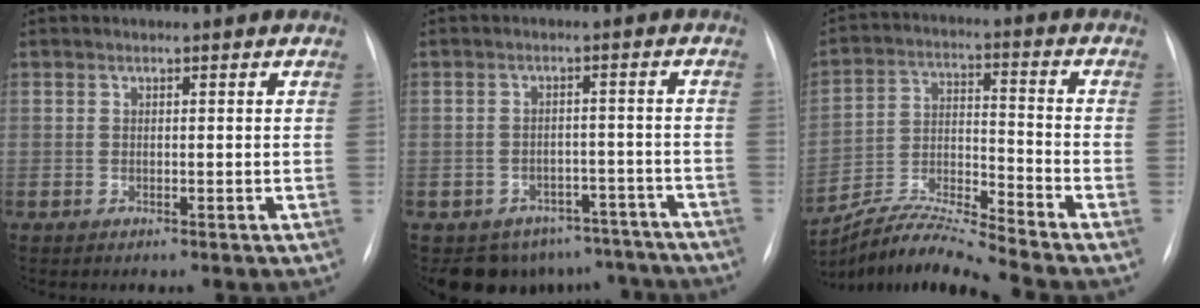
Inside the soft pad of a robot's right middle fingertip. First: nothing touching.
{"total": 11.7, "force": [-9.6, 6.6, 1.5], "torque": [-0.002, 0.028, -0.104]}
{"total": 10.6, "force": [-10.0, -1.7, 3.0], "torque": [-0.062, 0.003, -0.187]}